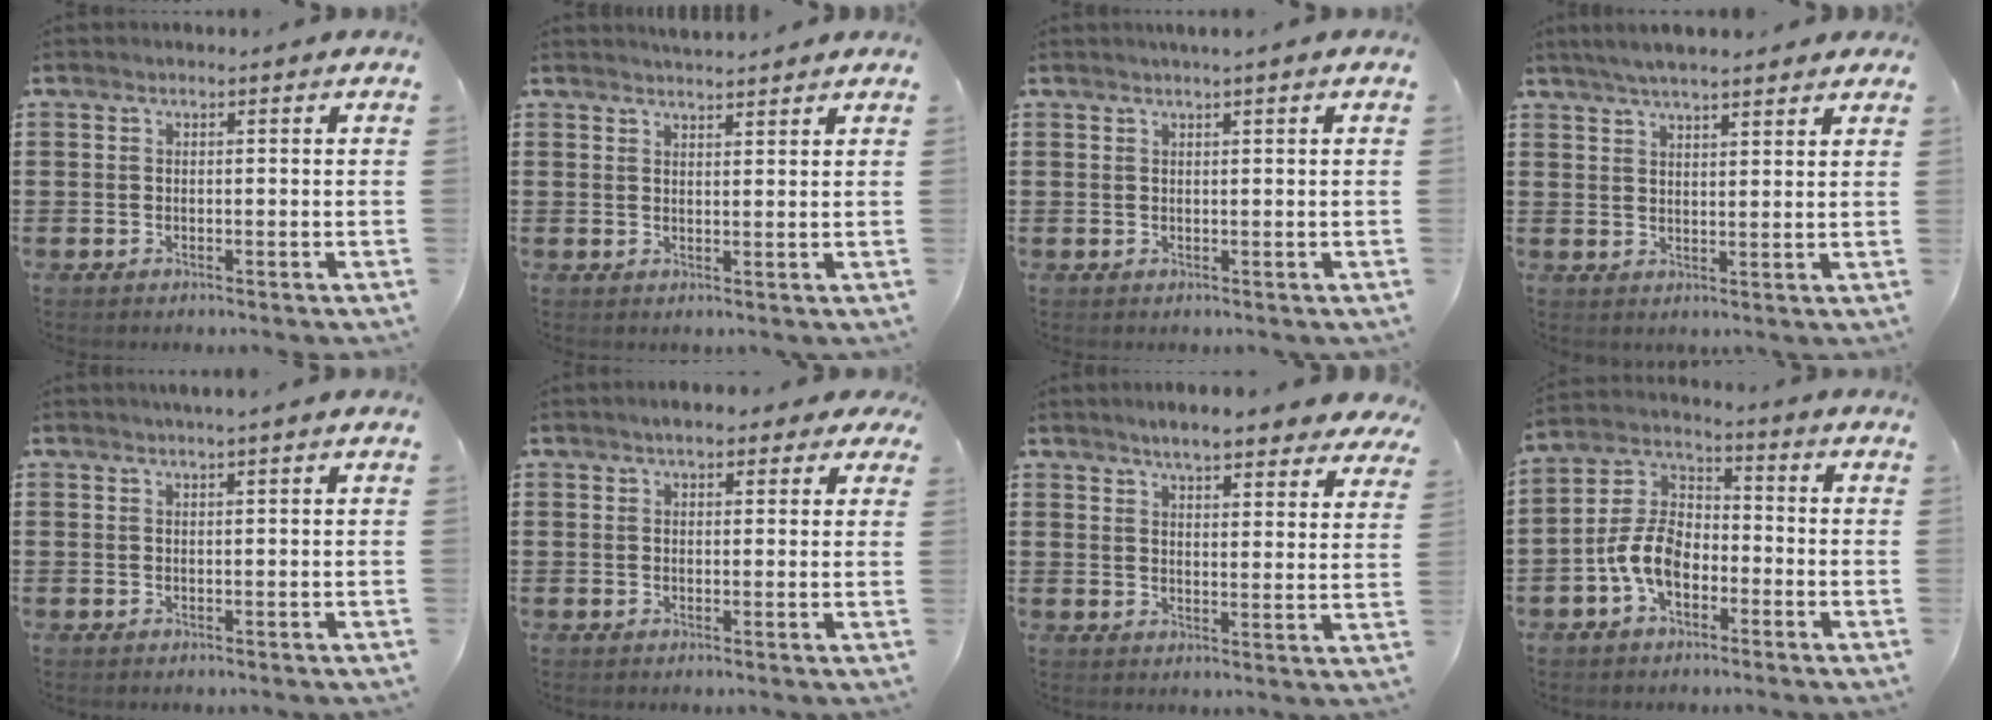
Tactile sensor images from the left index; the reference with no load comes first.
{"total": 2.1, "force": [2.1, 0.0, 0.1], "torque": [-0.007, -0.003, 0.041]}
{"total": 1.0, "force": [0.7, -0.2, 0.7], "torque": [-0.012, -0.001, 0.013]}
{"total": 4.2, "force": [3.7, 0.5, 1.9], "torque": [-0.046, 0.000, 0.068]}
{"total": 1.2, "force": [0.9, -0.2, 0.7], "torque": [-0.013, -0.001, 0.017]}
{"total": 3.3, "force": [2.5, 1.2, 1.7], "torque": [-0.033, 0.004, 0.043]}
{"total": 5.7, "force": [5.2, 0.6, 2.2], "torque": [-0.054, -0.018, 0.092]}
{"total": 8.0, "force": [-3.6, 4.8, 5.4], "torque": [-0.136, 0.007, -0.076]}